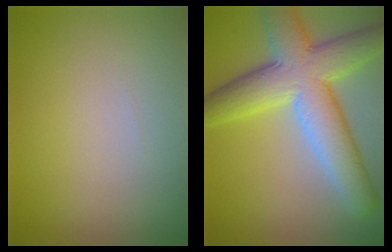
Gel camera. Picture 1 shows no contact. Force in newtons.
{"total": 9.0, "press": 9.0, "slide": 0.4}